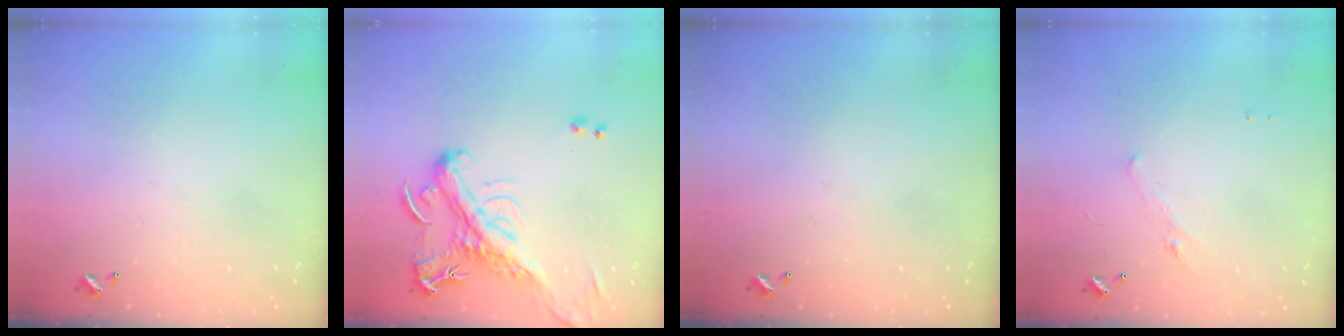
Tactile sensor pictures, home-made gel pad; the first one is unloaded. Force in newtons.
{"total": 3.5, "press": 3.4, "slide": 1.0}
{"total": 0.0}
{"total": 1.3, "press": 1.2, "slide": 0.6}